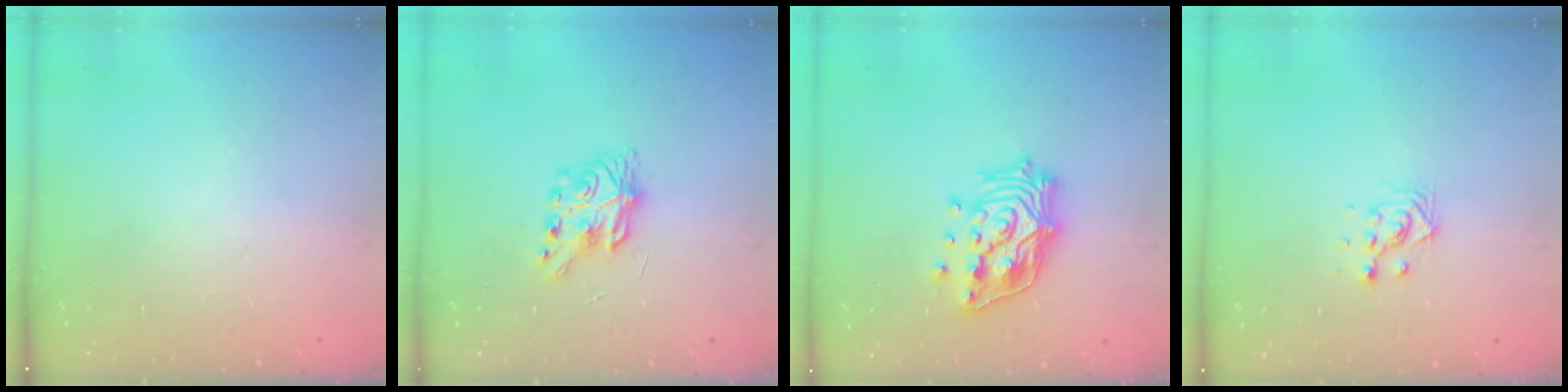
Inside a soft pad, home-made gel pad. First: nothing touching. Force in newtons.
{"total": 7.8, "press": 7.8, "slide": 0.1}
{"total": 17.6, "press": 17.4, "slide": 2.6}
{"total": 4.5, "press": 4.5, "slide": 0.2}